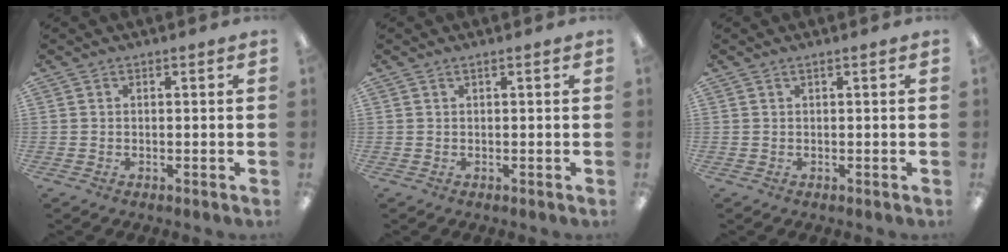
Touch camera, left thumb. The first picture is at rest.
{"total": 0.7, "force": [0.3, 0.0, 0.6], "torque": [-0.012, 0.000, 0.005]}
{"total": 0.6, "force": [0.3, 0.0, 0.6], "torque": [-0.010, 0.000, 0.005]}